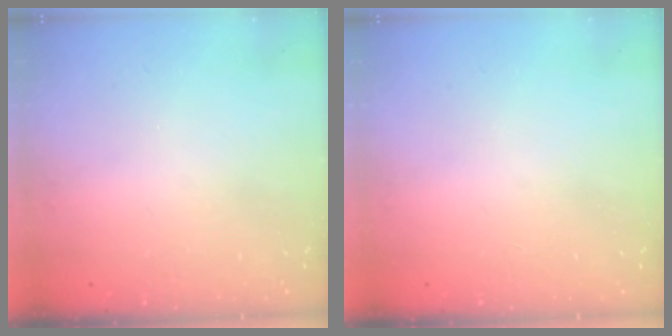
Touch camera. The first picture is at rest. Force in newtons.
{"total": 0.0}